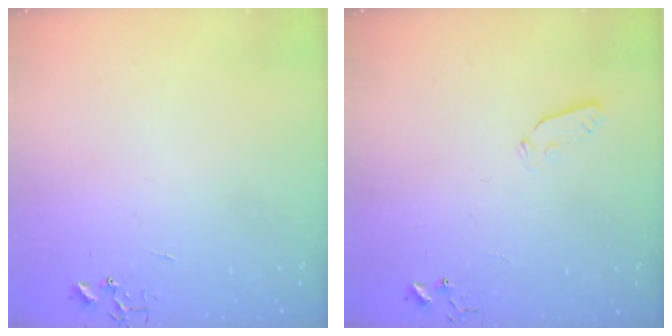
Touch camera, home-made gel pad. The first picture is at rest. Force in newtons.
{"total": 3.7, "press": 3.6, "slide": 0.4}